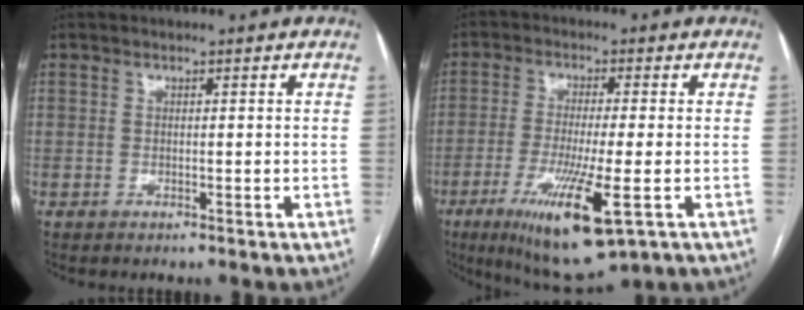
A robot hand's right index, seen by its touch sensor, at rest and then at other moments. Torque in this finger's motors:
{"motor_torque": [1.82, -0.32, 0.71, 0.21]}